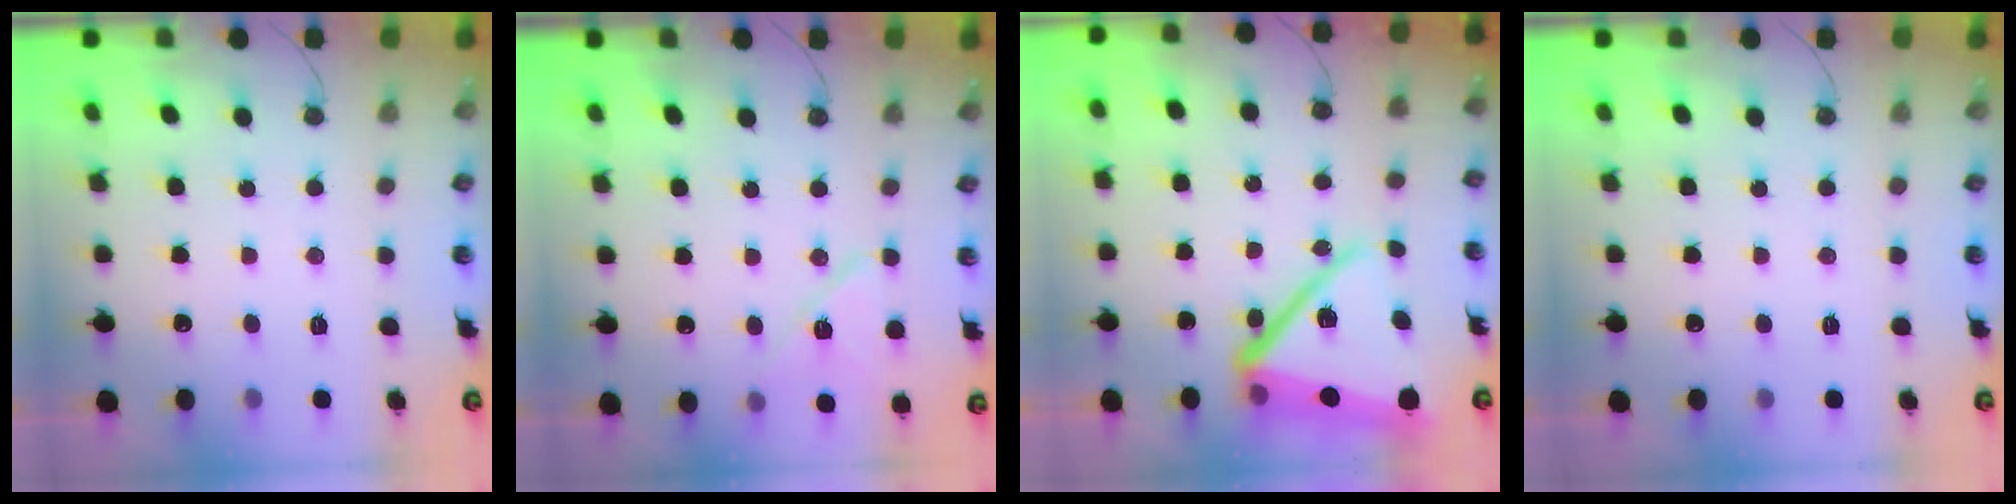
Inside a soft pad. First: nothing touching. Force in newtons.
{"total": 10.0, "press": 10.0, "slide": 0.4}
{"total": 20.8, "press": 20.6, "slide": 2.7}
{"total": 0.0}